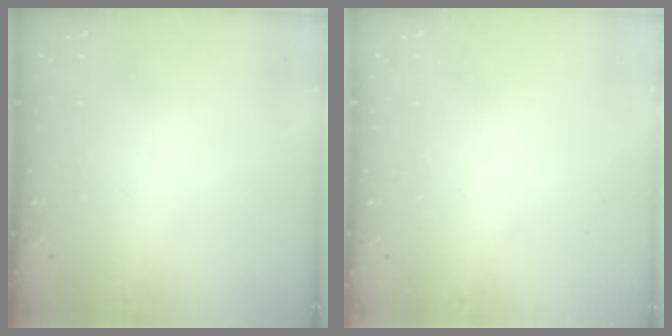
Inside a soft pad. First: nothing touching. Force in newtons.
{"total": 0.0}